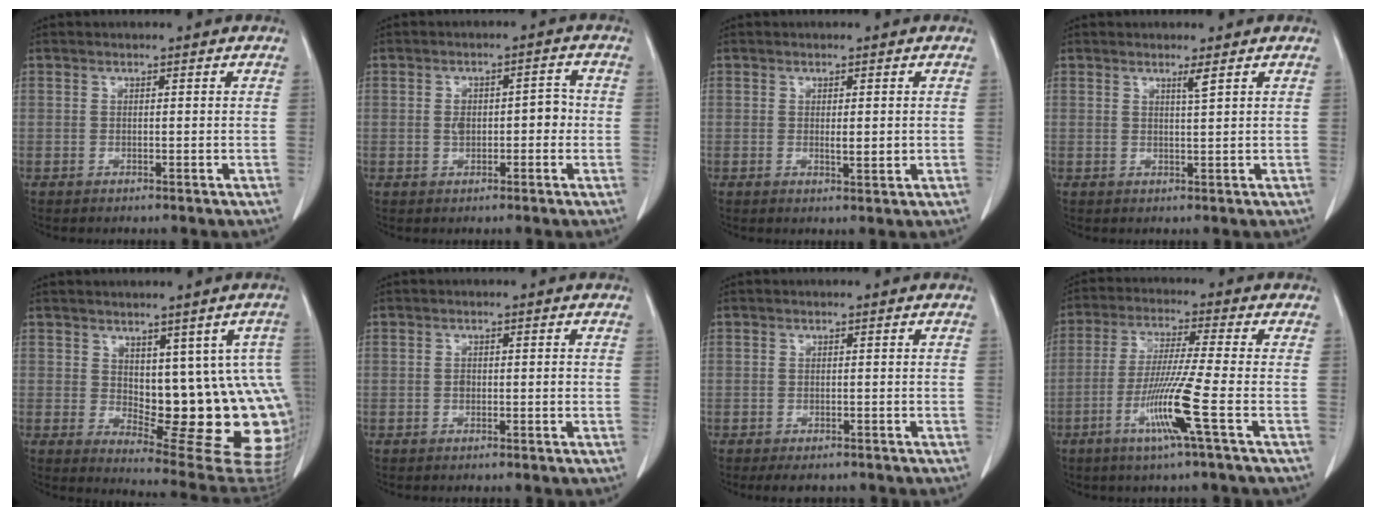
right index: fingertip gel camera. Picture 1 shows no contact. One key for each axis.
{"total": 4.5, "fx": -0.4, "fy": 2.4, "fz": 3.8, "tx": -0.059, "ty": 0.020, "tz": -0.003}
{"total": 2.0, "fx": 0.0, "fy": 0.6, "fz": 1.9, "tx": -0.029, "ty": -0.004, "tz": 0.003}
{"total": 1.3, "fx": 0.8, "fy": -0.4, "fz": 1.0, "tx": -0.023, "ty": -0.009, "tz": 0.017}
{"total": 16.5, "fx": 0.0, "fy": 6.4, "fz": 15.2, "tx": -0.128, "ty": 0.010, "tz": 0.021}
{"total": 1.3, "fx": -0.3, "fy": 0.7, "fz": 1.0, "tx": -0.017, "ty": 0.002, "tz": -0.004}
{"total": 3.4, "fx": -2.8, "fy": 1.5, "fz": 1.2, "tx": -0.008, "ty": -0.002, "tz": -0.035}
{"total": 9.9, "fx": -3.9, "fy": -1.8, "fz": 8.9, "tx": -0.174, "ty": -0.022, "tz": -0.081}